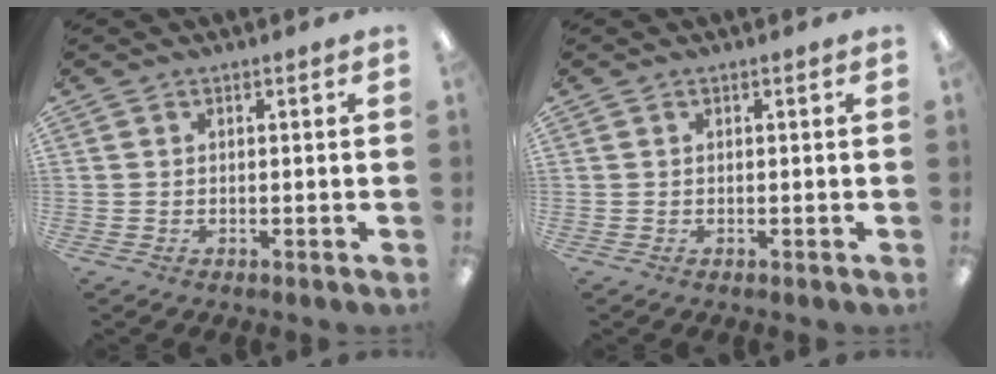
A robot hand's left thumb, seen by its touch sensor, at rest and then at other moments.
{"total": 0.0}